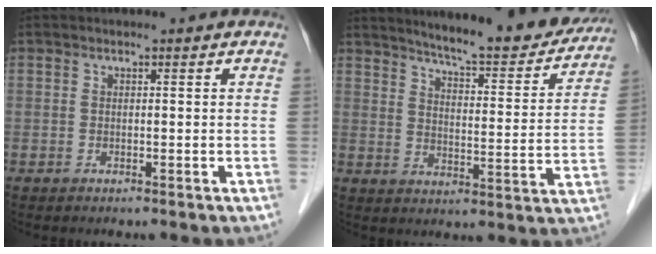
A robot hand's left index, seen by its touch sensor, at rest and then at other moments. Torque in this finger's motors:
{"motor_torque": [0.01, -0.49, 0.50, 0.05]}